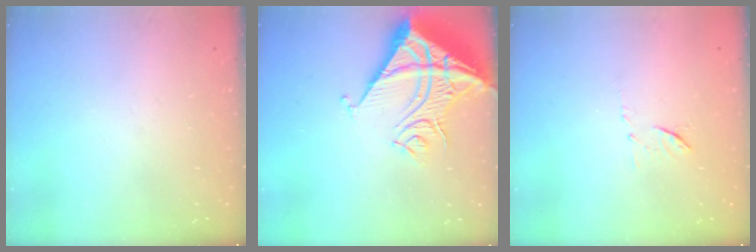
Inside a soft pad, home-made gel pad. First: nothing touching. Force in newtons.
{"total": 18.3, "press": 18.1, "slide": 2.4}
{"total": 6.0, "press": 6.0, "slide": 0.6}